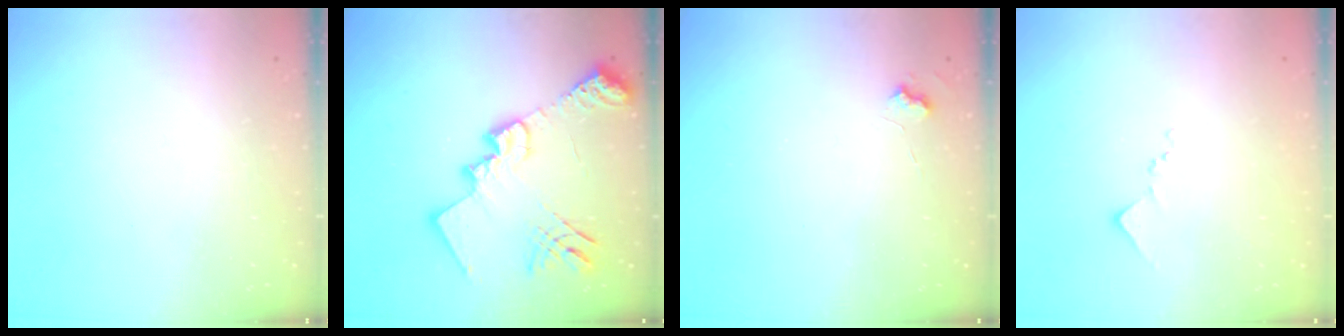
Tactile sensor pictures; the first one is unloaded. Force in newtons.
{"total": 20.8, "press": 20.7, "slide": 1.9}
{"total": 3.6, "press": 3.6, "slide": 0.4}
{"total": 7.7, "press": 7.7, "slide": 0.6}